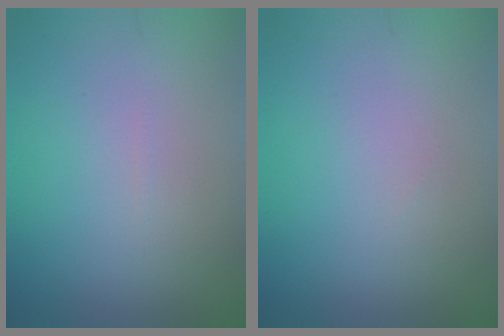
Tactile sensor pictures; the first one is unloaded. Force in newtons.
{"total": 0.0}